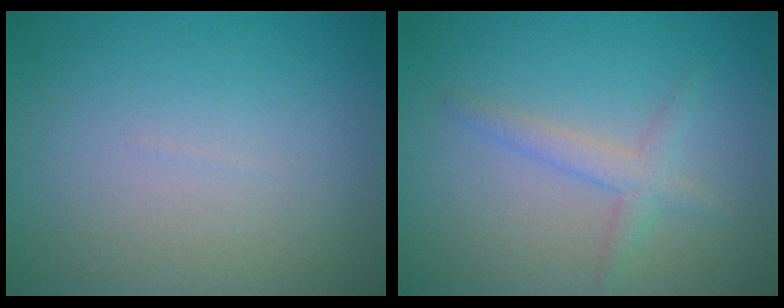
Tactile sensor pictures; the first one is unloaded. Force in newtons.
{"total": 2.0, "press": 2.0, "slide": 0.1}